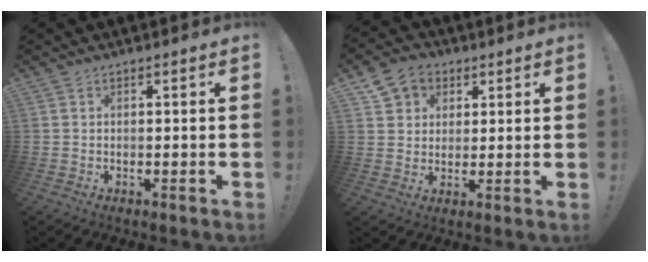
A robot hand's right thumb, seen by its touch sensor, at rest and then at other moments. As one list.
[{"total": 7.7, "force": [3.4, 6.6, 2.0], "torque": [-0.030, -0.015, 0.072]}]